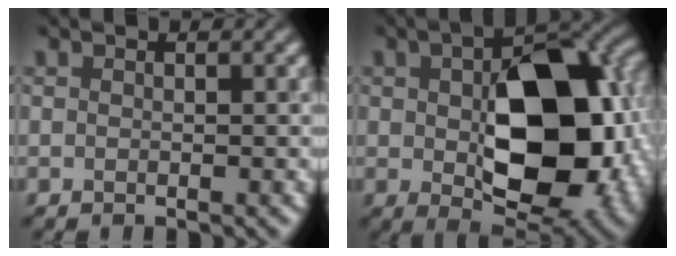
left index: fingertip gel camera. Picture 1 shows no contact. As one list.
[{"total": 14.3, "force": [-0.5, 8.7, 11.3], "torque": [-0.163, -0.020, 0.014]}]